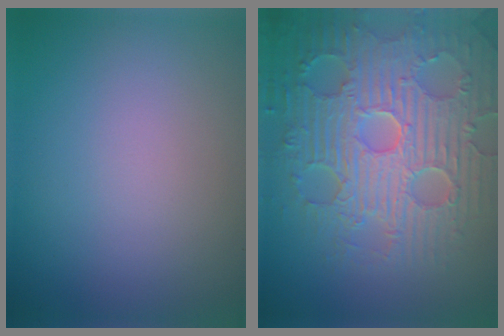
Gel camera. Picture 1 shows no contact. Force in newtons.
{"total": 9.4, "press": 6.9, "slide": 6.4}